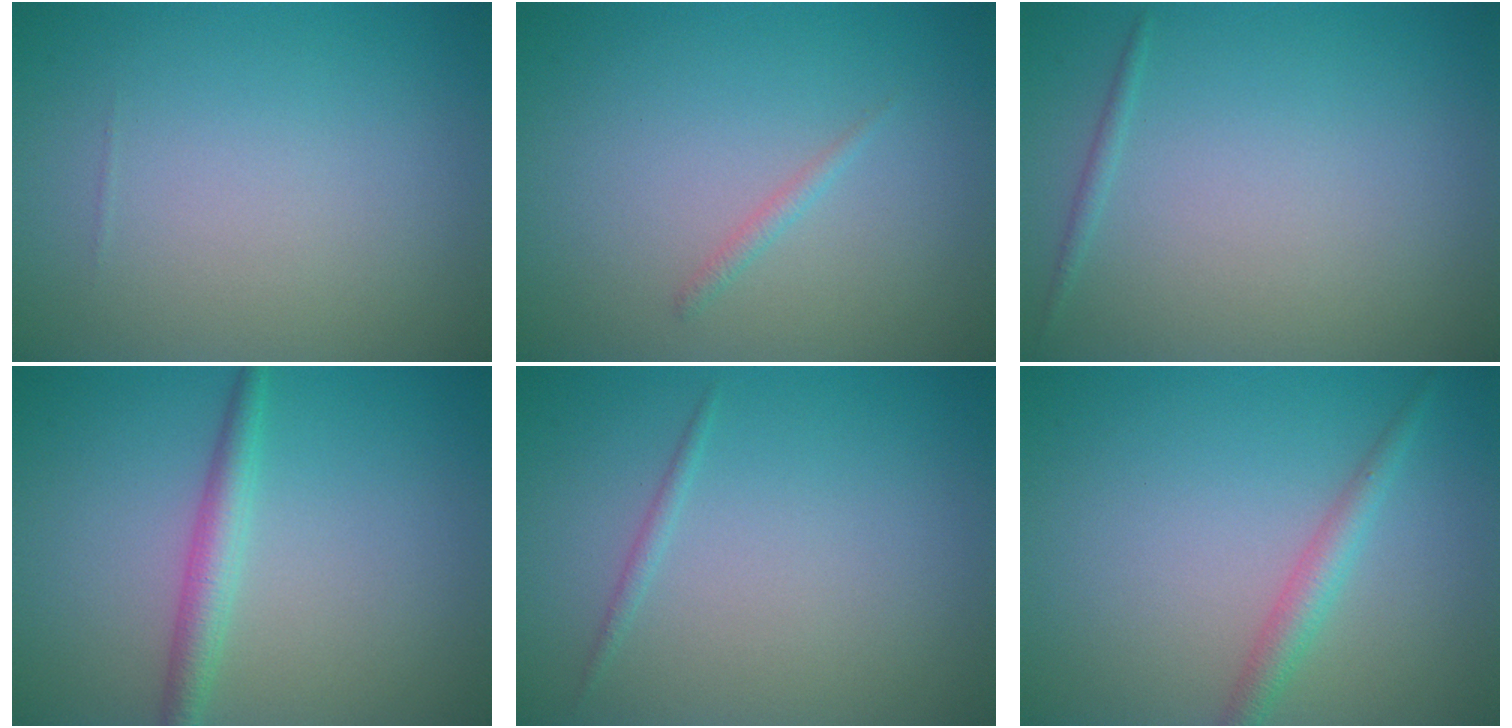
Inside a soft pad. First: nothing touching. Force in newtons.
{"total": 0.7, "press": 0.7, "slide": 0.0}
{"total": 0.6, "press": 0.6, "slide": 0.1}
{"total": 2.4, "press": 2.4, "slide": 0.1}
{"total": 0.7, "press": 0.7, "slide": 0.1}
{"total": 2.1, "press": 2.1, "slide": 0.1}